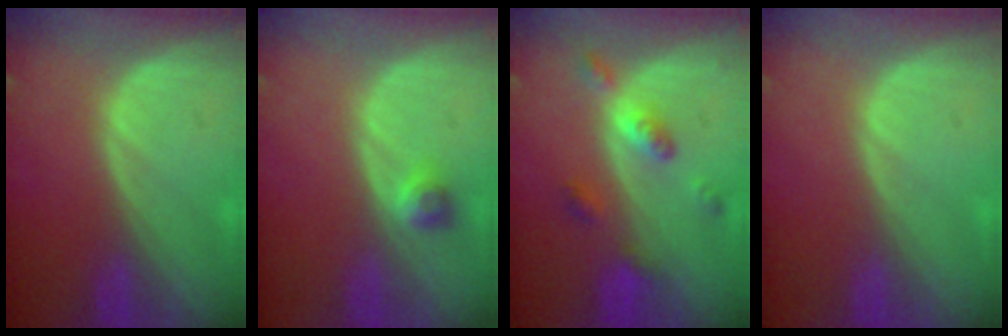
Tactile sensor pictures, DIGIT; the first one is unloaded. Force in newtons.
{"total": 2.4, "press": 2.0, "slide": 1.3}
{"total": 5.2, "press": 4.7, "slide": 2.2}
{"total": 0.0}